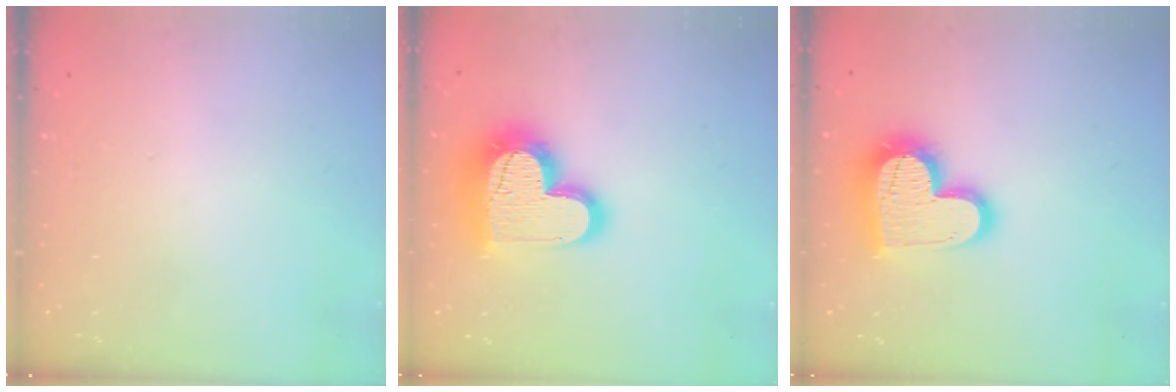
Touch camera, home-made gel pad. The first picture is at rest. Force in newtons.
{"total": 21.0, "press": 21.0, "slide": 1.7}
{"total": 17.7, "press": 17.7, "slide": 1.3}